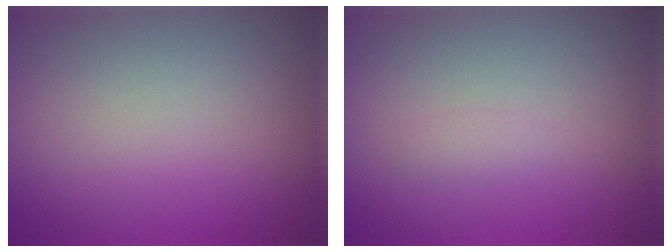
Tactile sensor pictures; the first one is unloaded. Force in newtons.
{"total": 0.8, "press": 0.8, "slide": 0.0}